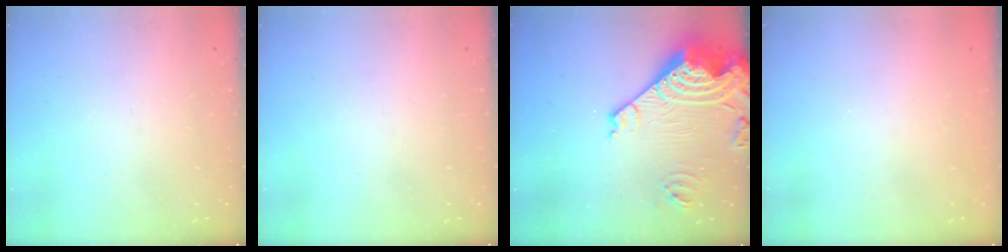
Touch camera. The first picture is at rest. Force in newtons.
{"total": 0.0}
{"total": 20.7, "press": 20.6, "slide": 2.4}
{"total": 1.2, "press": 1.2, "slide": 0.1}